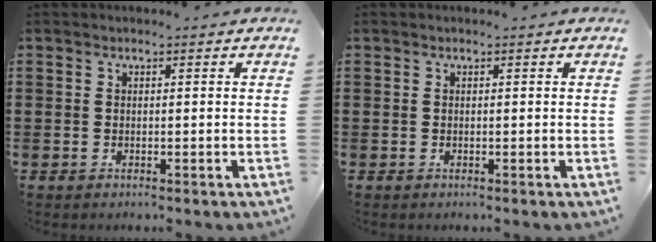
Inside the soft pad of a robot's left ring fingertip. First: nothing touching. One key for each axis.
{"total": 0.0}